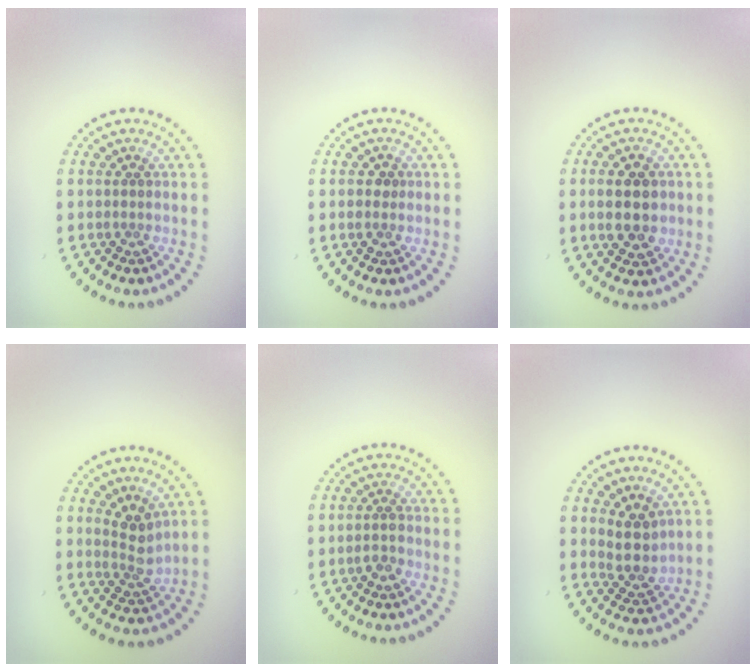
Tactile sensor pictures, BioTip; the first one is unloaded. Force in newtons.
{"total": 1.2, "press": 1.2, "slide": 0.0}
{"total": 4.6, "press": 4.6, "slide": 0.1}
{"total": 2.5, "press": 2.0, "slide": 1.5}
{"total": 1.4, "press": 1.3, "slide": 0.4}
{"total": 2.8, "press": 2.3, "slide": 1.6}